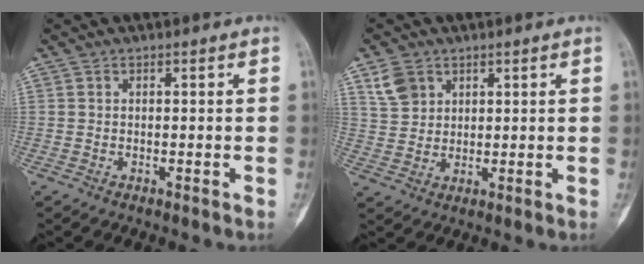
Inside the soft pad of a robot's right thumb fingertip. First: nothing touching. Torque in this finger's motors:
{"motor_torque": [0.01, 0.03, 0.04, -0.02, -0.01]}